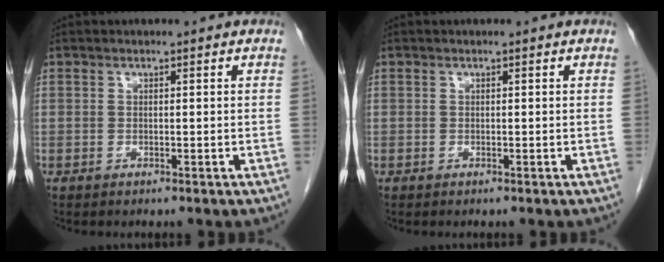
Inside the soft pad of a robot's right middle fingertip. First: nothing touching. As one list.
[{"total": 0.0}]